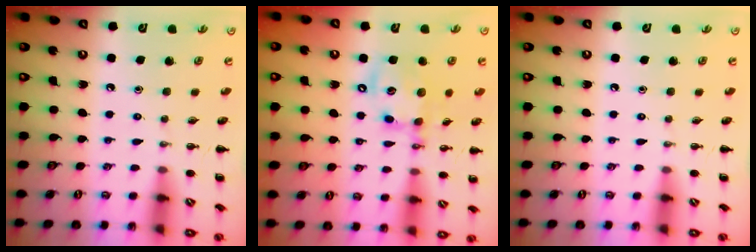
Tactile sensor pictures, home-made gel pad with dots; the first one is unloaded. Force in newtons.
{"total": 14.7, "press": 14.3, "slide": 3.2}
{"total": 0.0}